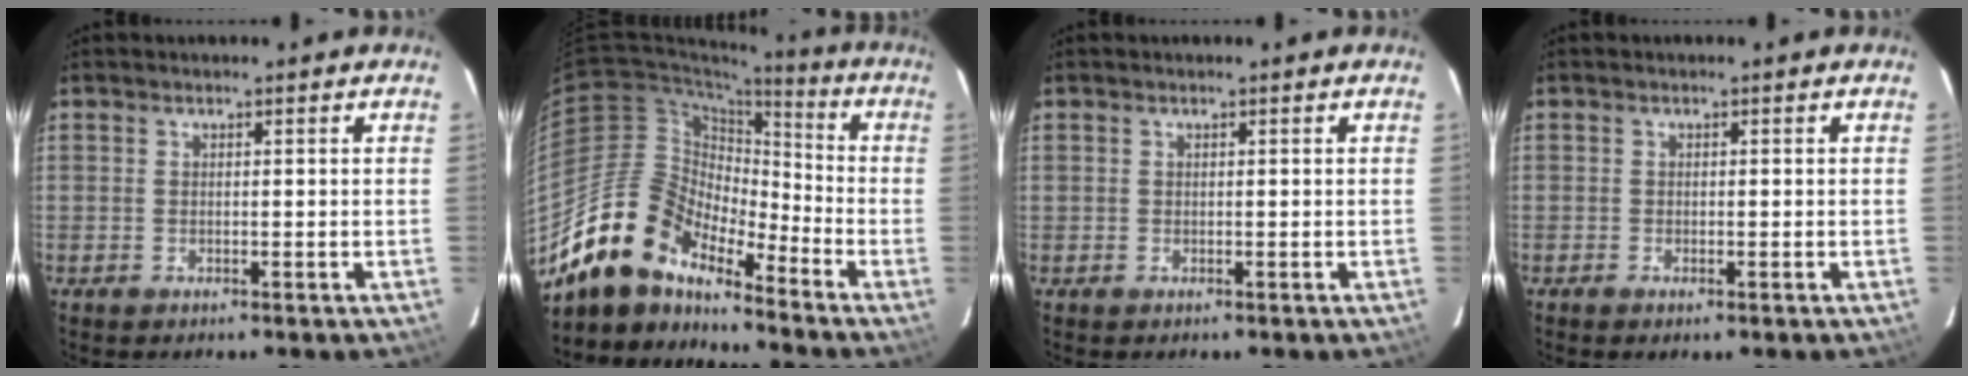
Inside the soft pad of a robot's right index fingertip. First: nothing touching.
{"total": 15.6, "force": [-13.6, 5.5, 5.4], "torque": [-0.098, 0.013, -0.257]}
{"total": 0.0}
{"total": 0.9, "force": [-0.6, 0.4, 0.6], "torque": [-0.012, -0.003, -0.010]}